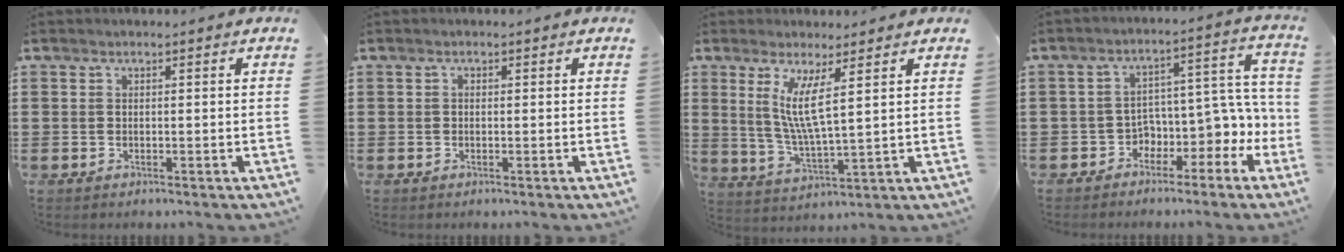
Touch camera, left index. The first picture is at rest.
{"total": 0.5, "force": [-0.1, 0.4, 0.4], "torque": [-0.009, -0.001, -0.002]}
{"total": 7.2, "force": [3.3, 0.7, 6.3], "torque": [-0.131, -0.009, 0.058]}
{"total": 3.8, "force": [-2.0, 3.0, 1.2], "torque": [-0.042, -0.018, -0.043]}